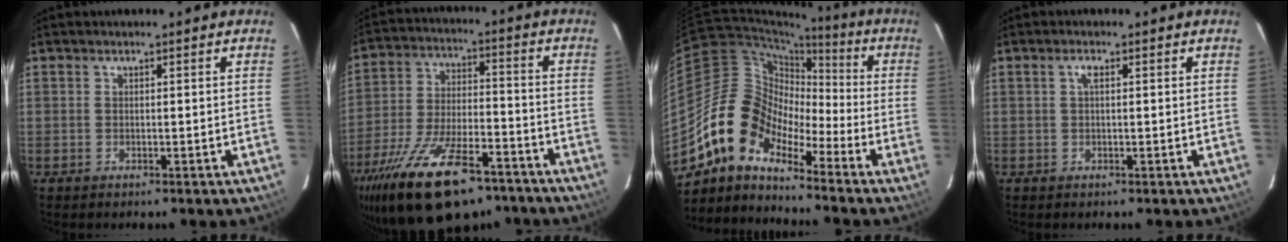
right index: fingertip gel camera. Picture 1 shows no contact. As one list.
[{"total": 23.0, "force": [-16.0, 9.0, 13.9], "torque": [-0.268, -0.033, -0.251]}, {"total": 11.5, "force": [-8.4, 6.1, 5.0], "torque": [-0.086, 0.030, -0.183]}, {"total": 1.3, "force": [0.3, 0.4, 1.2], "torque": [-0.023, 0.005, 0.004]}]